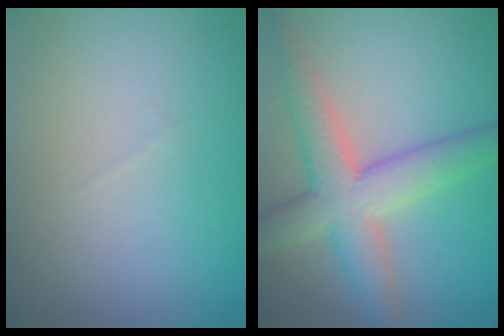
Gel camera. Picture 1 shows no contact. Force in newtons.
{"total": 6.3, "press": 6.3, "slide": 0.4}